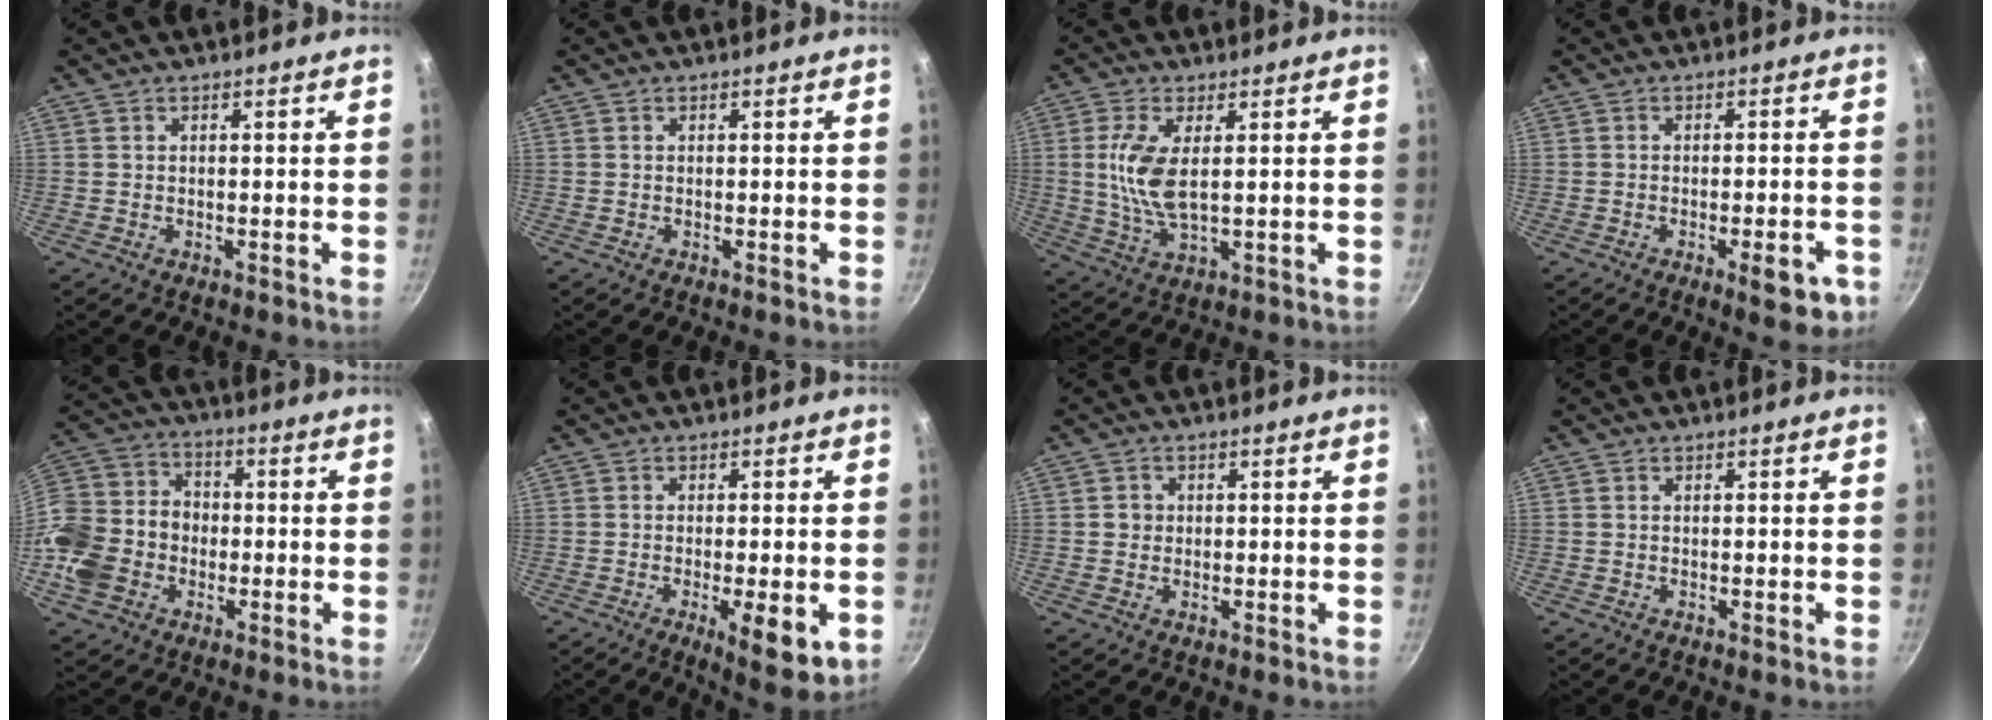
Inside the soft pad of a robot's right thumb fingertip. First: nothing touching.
{"total": 0.0}
{"total": 8.9, "force": [1.2, 3.7, 8.0], "torque": [-0.181, -0.011, 0.029]}
{"total": 5.8, "force": [-2.9, 1.9, 4.6], "torque": [-0.047, 0.011, -0.034]}
{"total": 16.3, "force": [-3.8, 13.1, 8.9], "torque": [-0.173, 0.037, -0.074]}
{"total": 9.5, "force": [-3.0, 2.7, 8.6], "torque": [-0.117, -0.015, -0.039]}
{"total": 1.8, "force": [0.1, 1.7, 0.6], "torque": [0.000, 0.004, 0.000]}
{"total": 0.0}